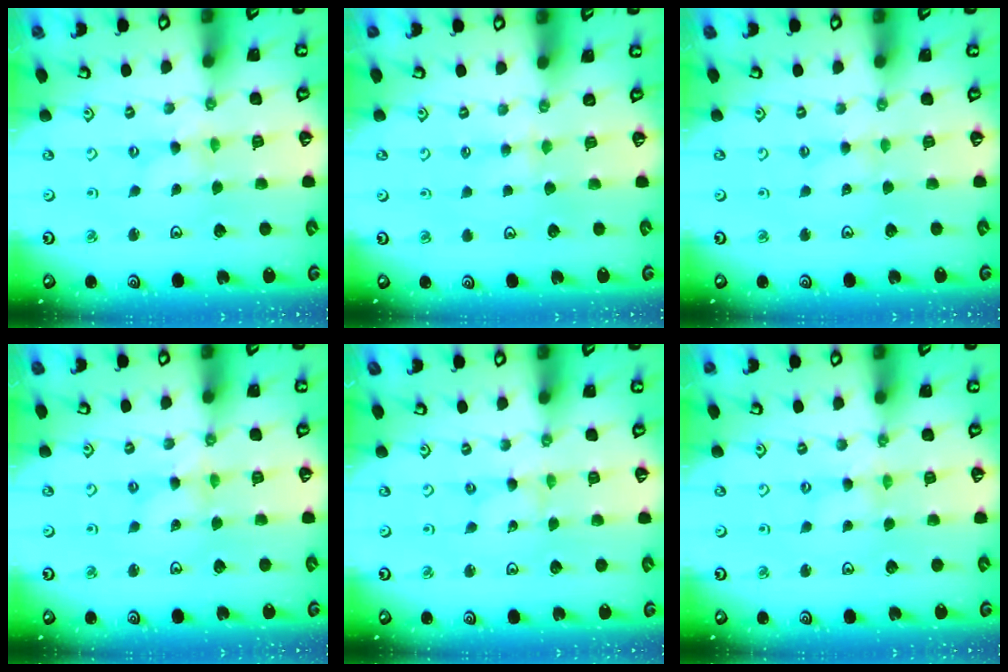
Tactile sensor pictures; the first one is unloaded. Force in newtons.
{"total": 2.4, "press": 2.4, "slide": 0.4}
{"total": 1.1, "press": 1.1, "slide": 0.3}
{"total": 2.6, "press": 2.6, "slide": 0.3}
{"total": 0.0}
{"total": 2.4, "press": 2.3, "slide": 0.4}